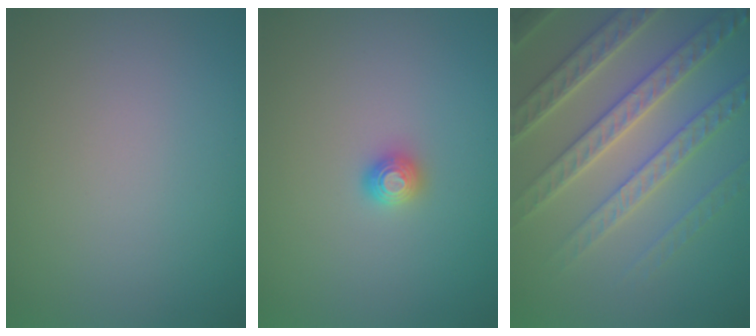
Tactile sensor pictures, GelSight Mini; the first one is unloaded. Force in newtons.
{"total": 1.2, "press": 1.2, "slide": 0.1}
{"total": 7.1, "press": 6.9, "slide": 1.7}